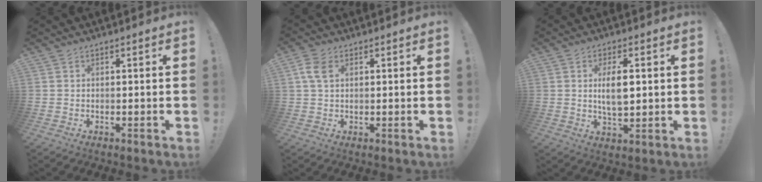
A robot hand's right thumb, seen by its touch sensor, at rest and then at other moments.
{"total": 5.2, "force": [1.7, 3.3, 3.7], "torque": [-0.064, 0.000, 0.031]}
{"total": 7.9, "force": [1.1, 3.5, 6.9], "torque": [-0.127, -0.003, 0.014]}